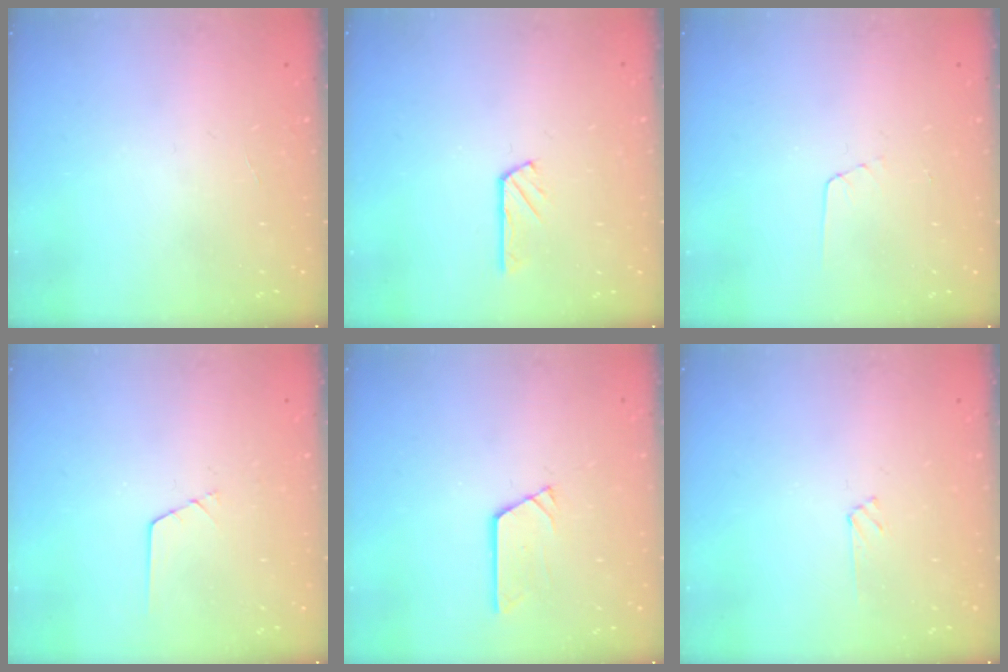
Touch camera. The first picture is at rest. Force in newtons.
{"total": 2.8, "press": 2.8, "slide": 0.1}
{"total": 2.7, "press": 2.7, "slide": 0.2}
{"total": 0.6, "press": 0.6, "slide": 0.2}
{"total": 2.9, "press": 2.9, "slide": 0.3}
{"total": 1.8, "press": 1.8, "slide": 0.3}